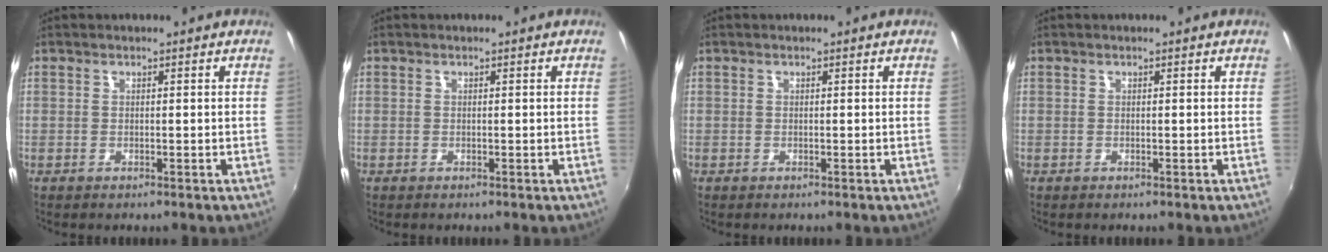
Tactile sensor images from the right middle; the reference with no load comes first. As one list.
[{"total": 0.0}, {"total": 0.0}, {"total": 0.0}]